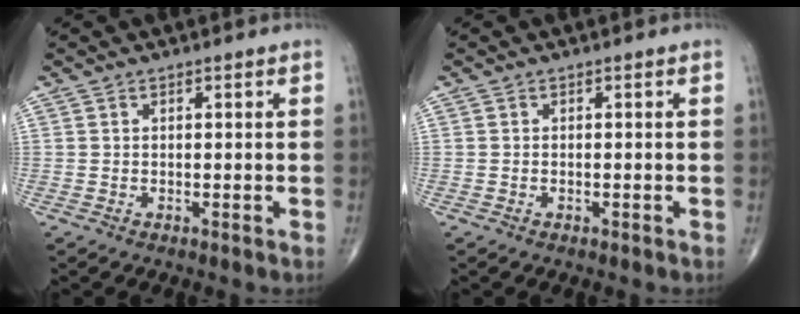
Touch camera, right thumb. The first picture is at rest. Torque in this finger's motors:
{"motor_torque": [-0.65, -0.17, -0.07, 0.19, -0.02]}